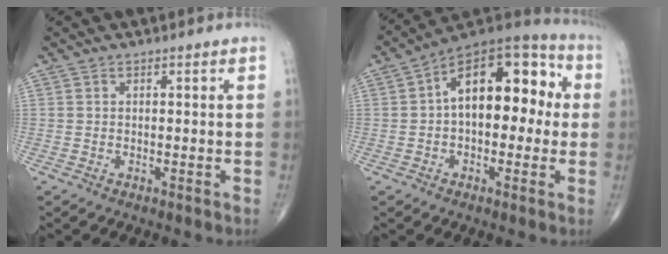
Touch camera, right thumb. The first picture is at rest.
{"total": 17.9, "force": [1.9, 10.0, 14.8], "torque": [-0.188, 0.049, 0.016]}